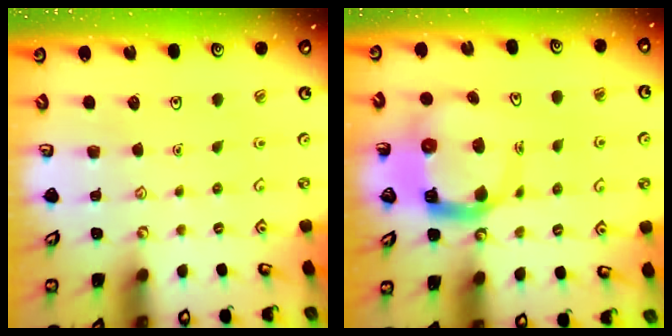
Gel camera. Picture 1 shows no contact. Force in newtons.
{"total": 8.9, "press": 8.8, "slide": 1.3}